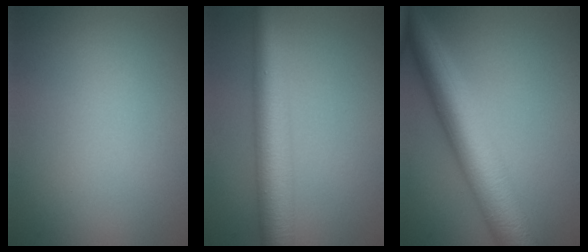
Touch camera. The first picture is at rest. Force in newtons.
{"total": 6.8, "press": 6.8, "slide": 0.0}
{"total": 8.4, "press": 8.4, "slide": 0.2}